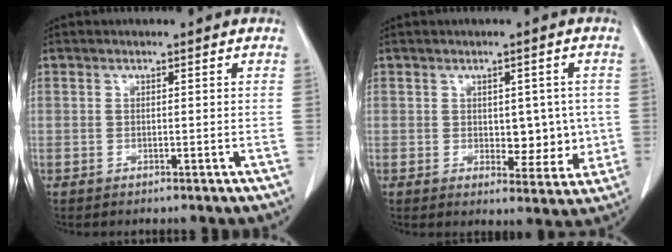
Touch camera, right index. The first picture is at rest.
{"total": 6.0, "force": [0.0, 3.6, 4.8], "torque": [-0.047, 0.003, 0.011]}